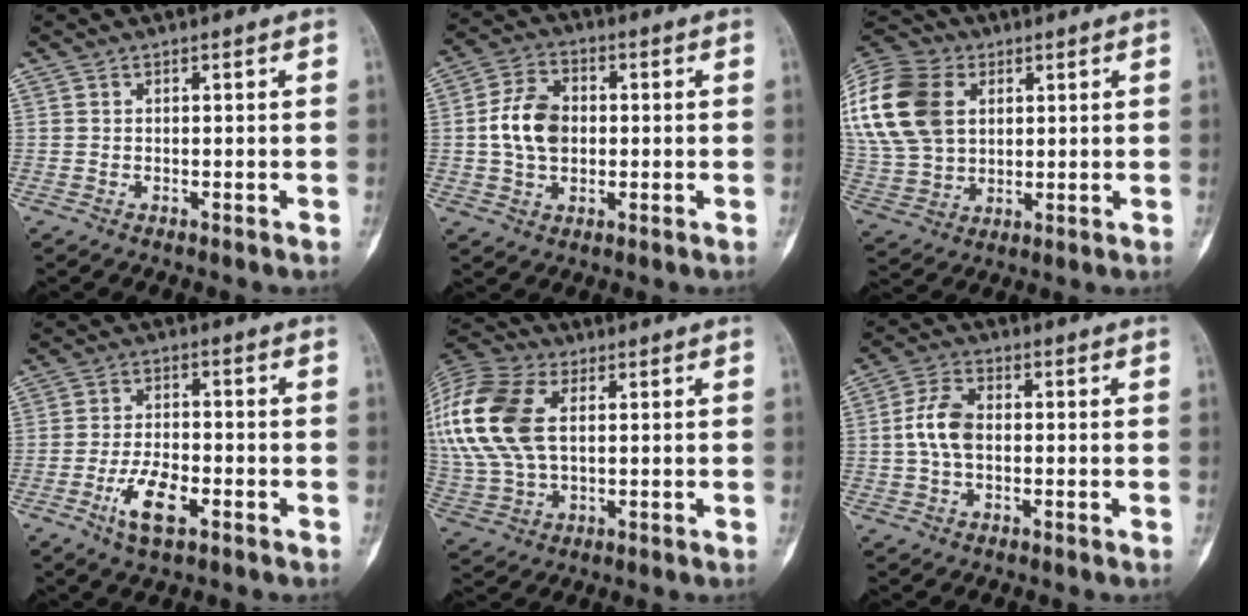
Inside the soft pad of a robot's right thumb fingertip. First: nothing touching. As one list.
[{"total": 9.3, "force": [0.1, 6.6, 6.5], "torque": [-0.104, 0.012, -0.003]}, {"total": 22.0, "force": [6.1, 15.7, 14.1], "torque": [-0.308, 0.015, 0.118]}, {"total": 7.5, "force": [-3.4, 3.2, 5.8], "torque": [-0.109, 0.014, -0.064]}, {"total": 24.5, "force": [5.9, 15.5, 18.1], "torque": [-0.448, 0.026, 0.114]}, {"total": 7.1, "force": [-0.1, 4.4, 5.5], "torque": [-0.111, 0.016, -0.008]}]